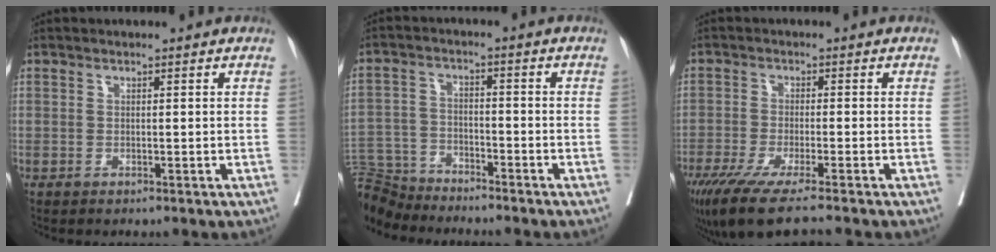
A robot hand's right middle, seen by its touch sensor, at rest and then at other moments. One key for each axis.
{"total": 9.3, "fx": -9.1, "fy": 1.9, "fz": 0.8, "tx": -0.023, "ty": 0.001, "tz": -0.170}
{"total": 9.1, "fx": -7.0, "fy": -0.1, "fz": 5.9, "tx": -0.096, "ty": -0.028, "tz": -0.120}